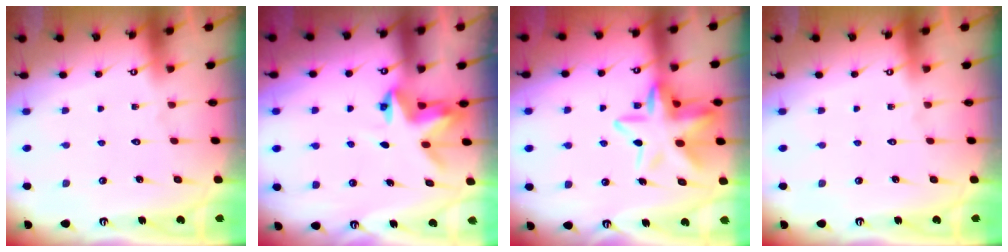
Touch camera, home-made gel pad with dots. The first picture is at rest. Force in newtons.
{"total": 3.8, "press": 3.8, "slide": 0.3}
{"total": 15.2, "press": 15.2, "slide": 1.6}
{"total": 0.0}